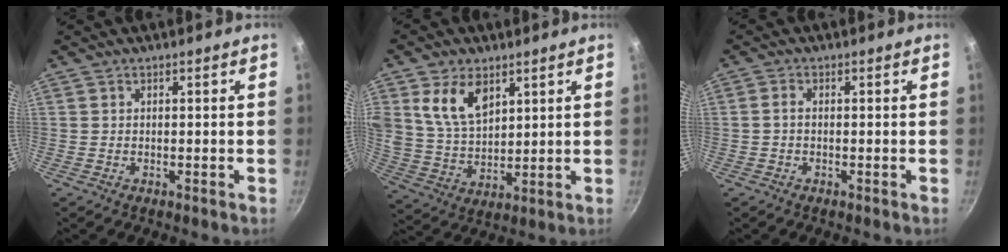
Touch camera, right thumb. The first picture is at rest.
{"total": 11.0, "force": [5.0, 6.9, 6.9], "torque": [-0.111, -0.027, 0.106]}
{"total": 1.4, "force": [-0.3, 0.9, 1.1], "torque": [-0.021, 0.008, -0.007]}